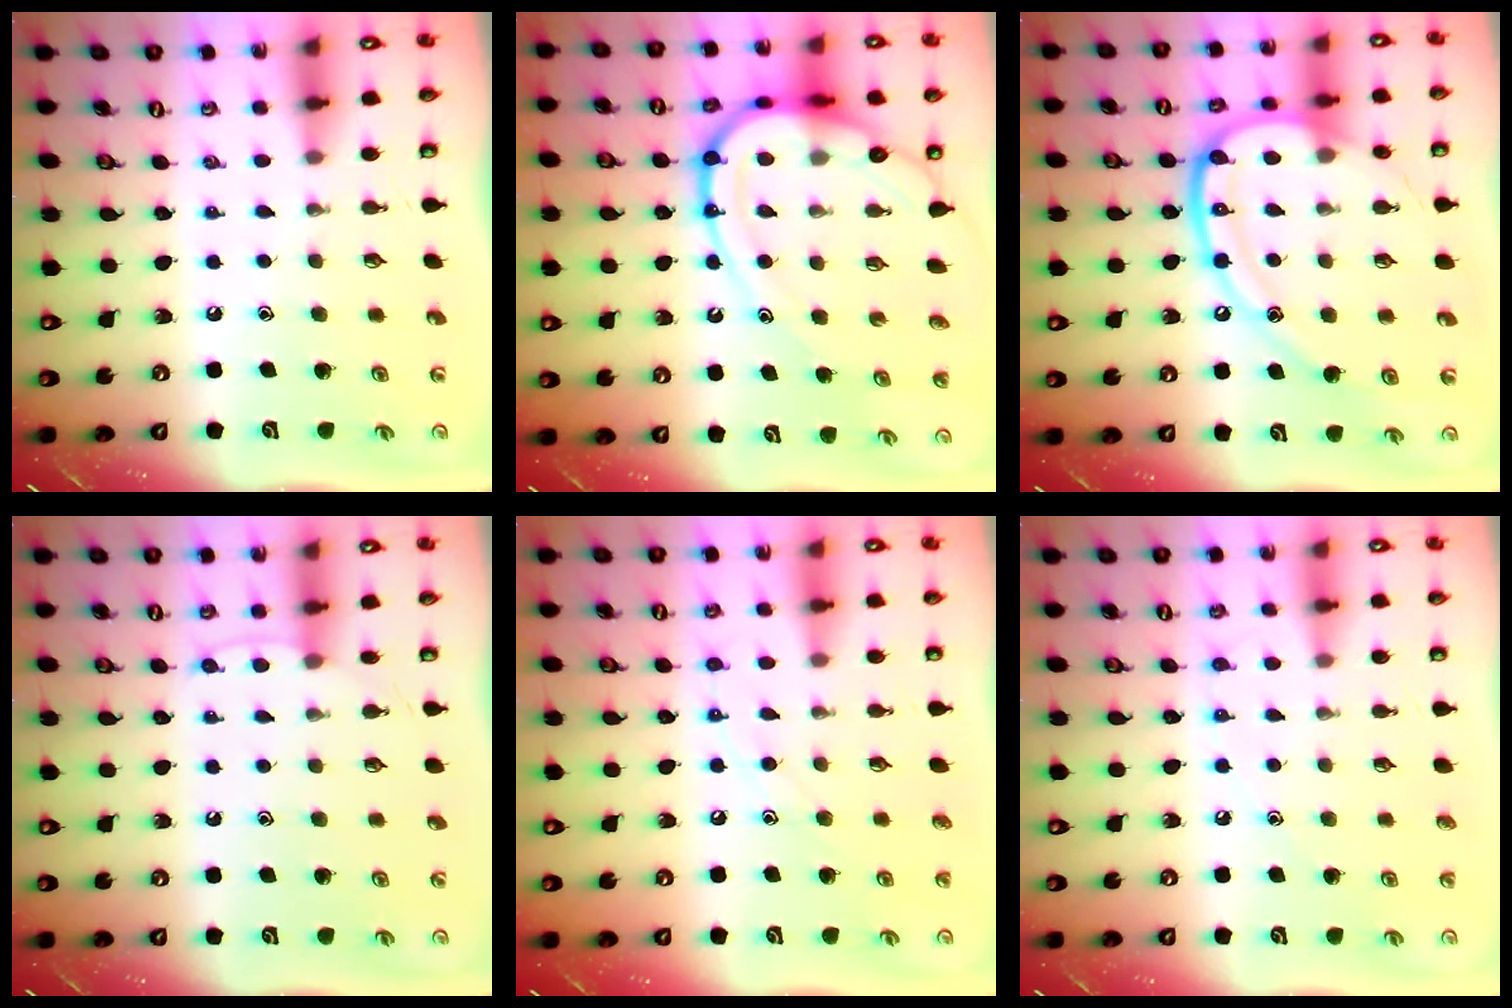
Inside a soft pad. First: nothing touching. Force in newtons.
{"total": 18.4, "press": 18.3, "slide": 1.8}
{"total": 18.1, "press": 18.0, "slide": 1.8}
{"total": 6.0, "press": 6.0, "slide": 0.7}
{"total": 8.5, "press": 8.4, "slide": 0.7}
{"total": 6.7, "press": 6.5, "slide": 1.3}